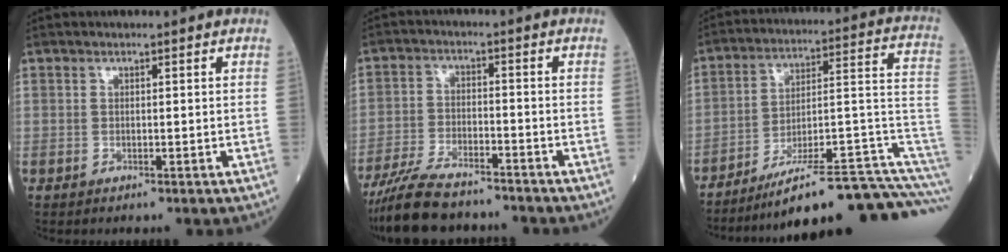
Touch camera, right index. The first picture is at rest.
{"total": 11.3, "force": [-9.9, 2.2, 4.9], "torque": [-0.093, -0.018, -0.168]}
{"total": 21.3, "force": [-16.1, -0.3, 14.0], "torque": [-0.117, 0.046, -0.242]}